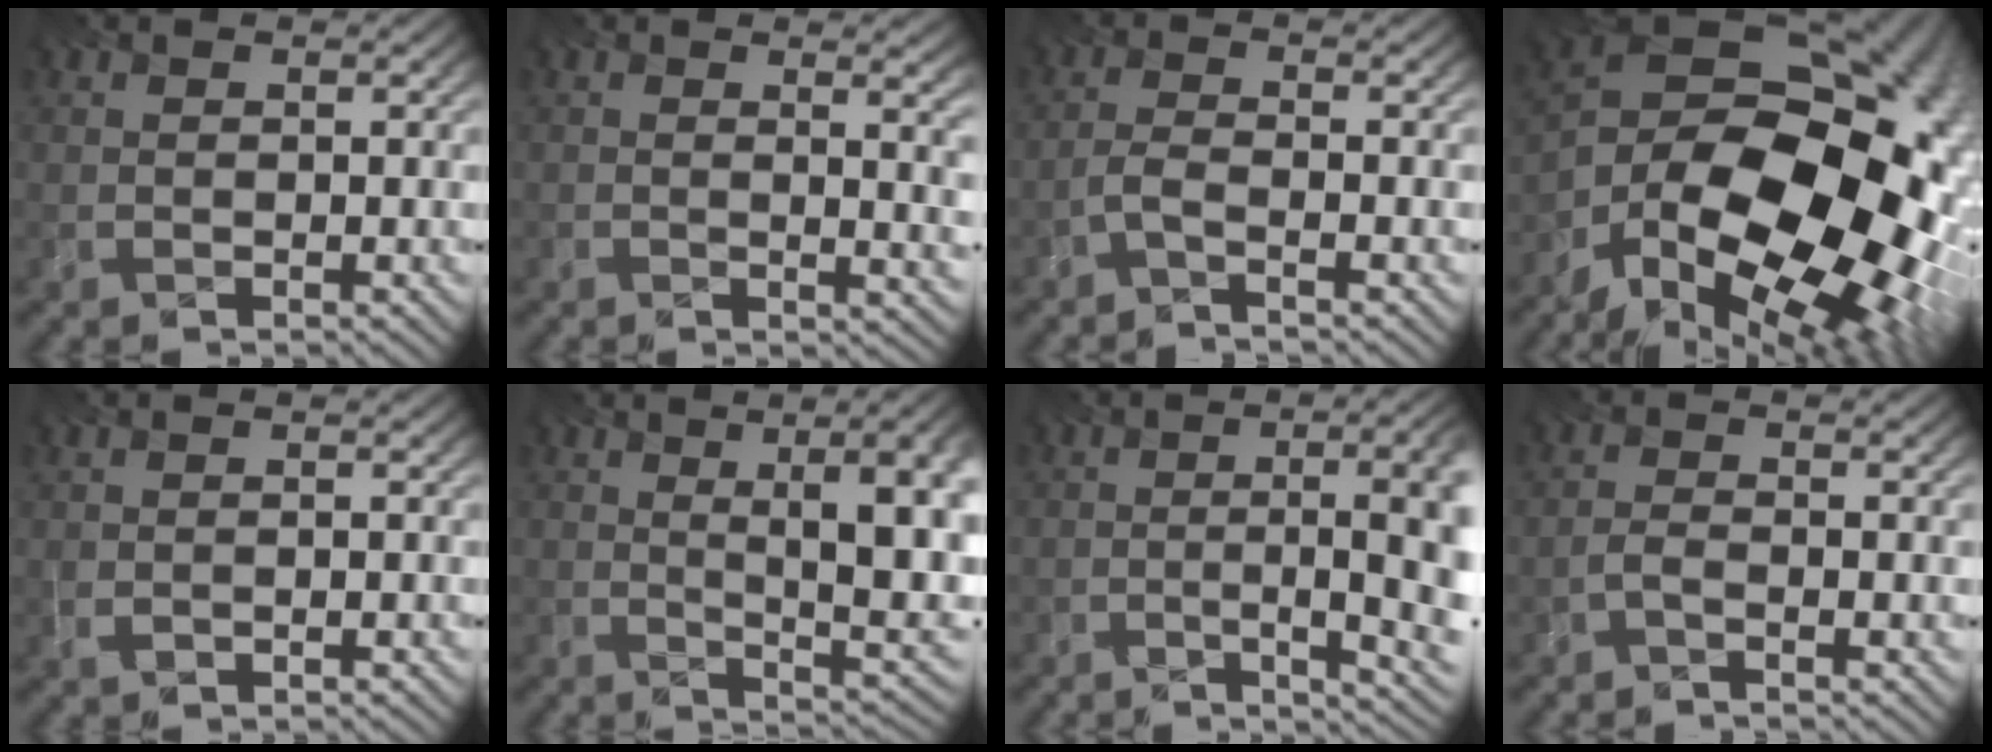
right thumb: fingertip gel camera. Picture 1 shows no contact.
{"total": 7.0, "force": [3.1, 2.5, 5.8], "torque": [-0.059, 0.024, 0.020]}
{"total": 2.7, "force": [-2.6, -0.1, 0.4], "torque": [-0.008, -0.003, -0.059]}
{"total": 21.6, "force": [-8.9, 12.2, 15.5], "torque": [-0.247, -0.039, -0.132]}
{"total": 0.6, "force": [0.0, 0.3, 0.5], "torque": [-0.012, 0.004, -0.009]}
{"total": 14.8, "force": [4.5, 5.8, 12.8], "torque": [-0.185, 0.033, 0.071]}
{"total": 14.1, "force": [-1.1, 4.9, 13.1], "torque": [-0.125, 0.026, -0.028]}
{"total": 2.2, "force": [-2.2, -0.2, 0.1], "torque": [-0.003, -0.003, -0.046]}